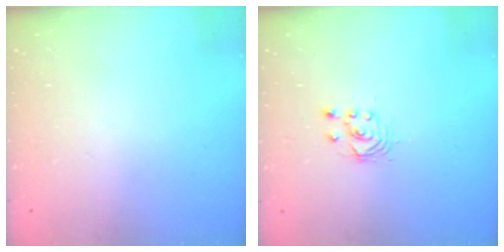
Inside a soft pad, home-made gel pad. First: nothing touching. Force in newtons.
{"total": 2.5, "press": 2.5, "slide": 0.2}